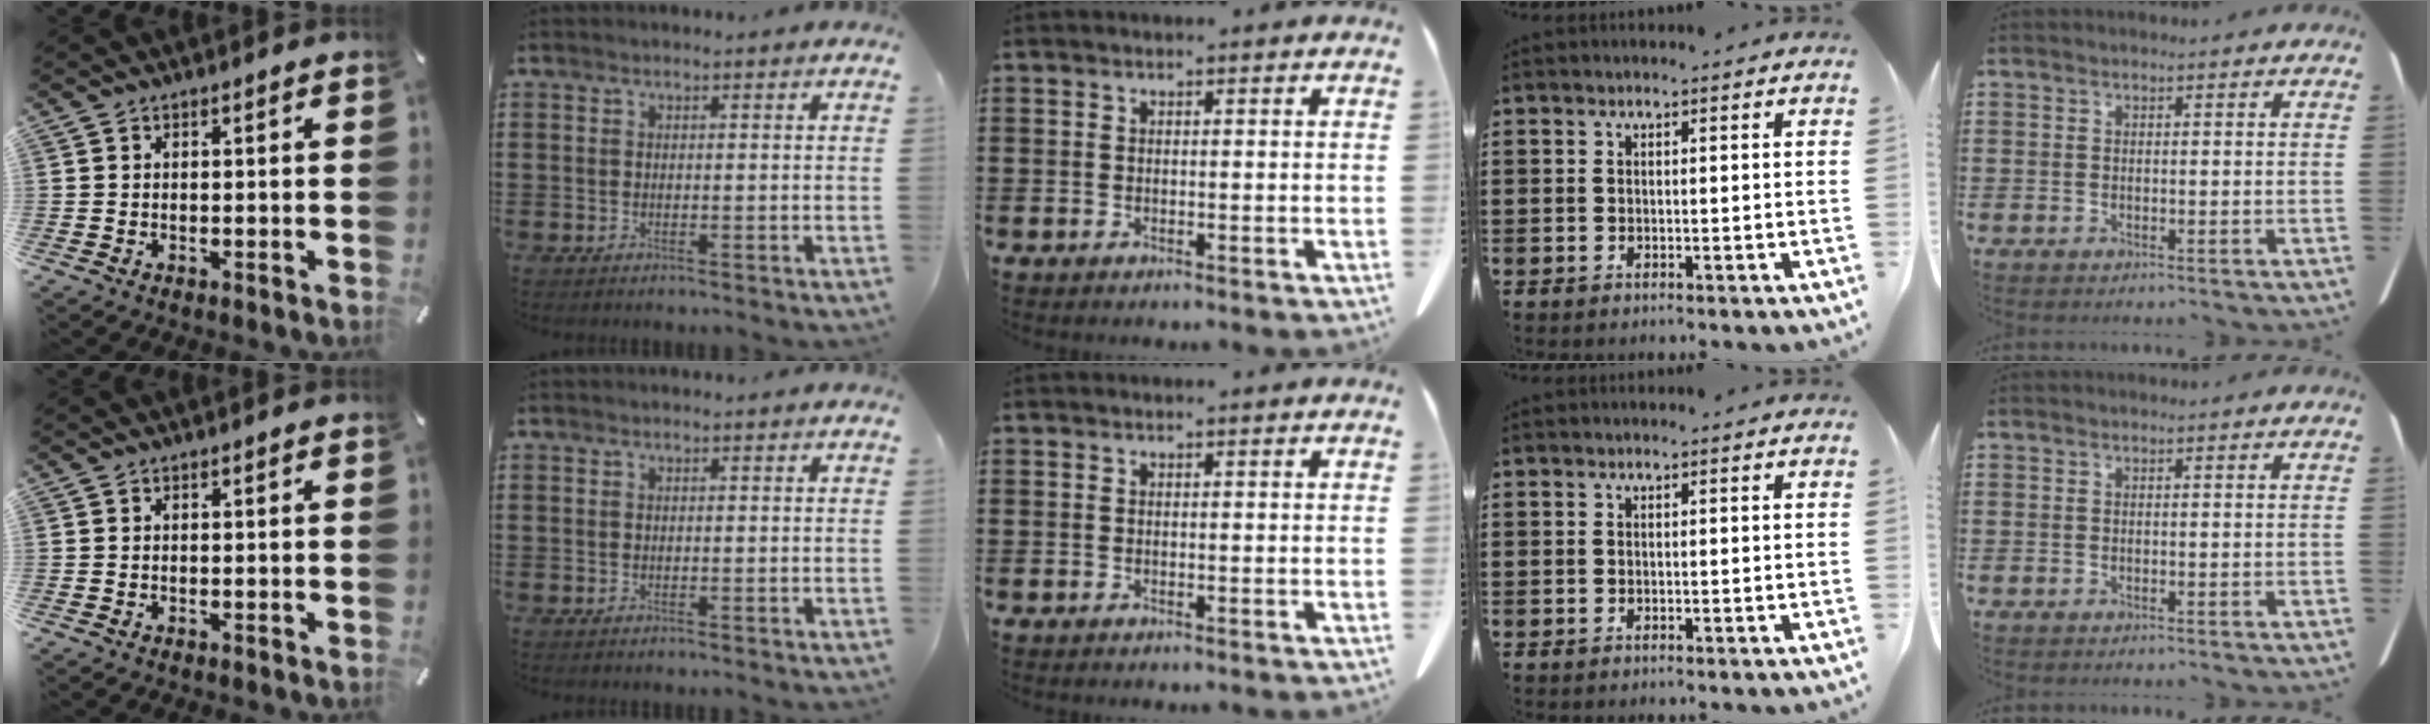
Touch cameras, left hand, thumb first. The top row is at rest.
{}